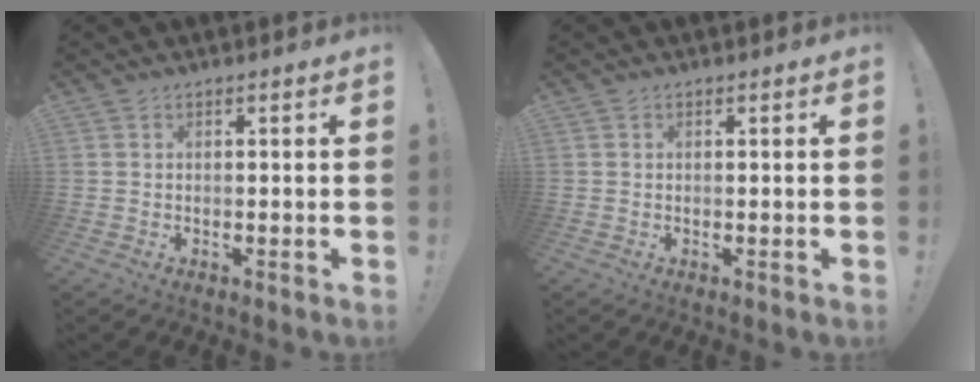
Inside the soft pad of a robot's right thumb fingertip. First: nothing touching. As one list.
[{"total": 0.0}]